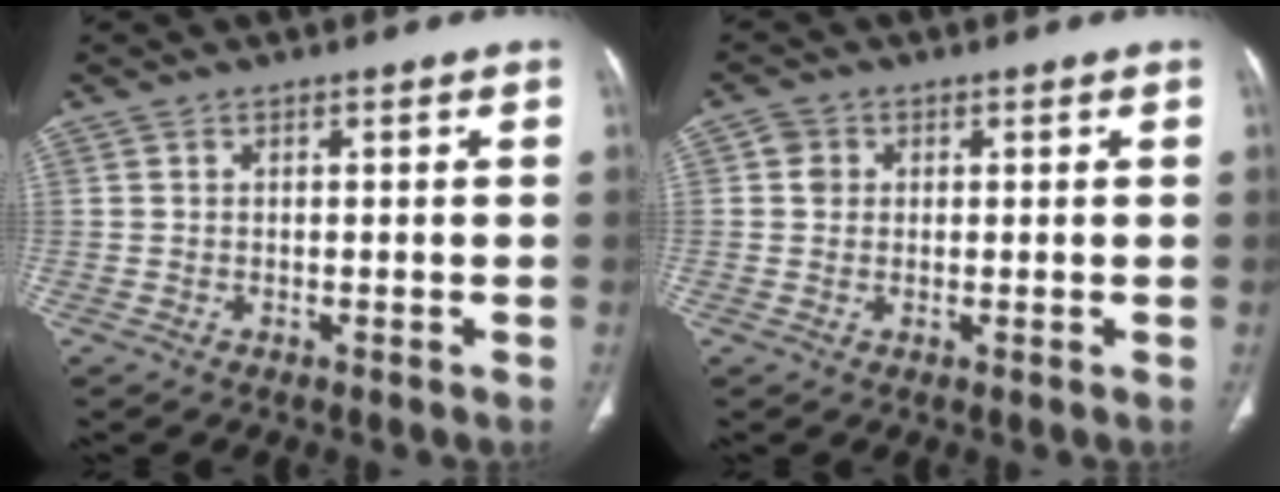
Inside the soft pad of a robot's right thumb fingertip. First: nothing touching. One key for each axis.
{"total": 2.4, "fx": 0.4, "fy": 2.2, "fz": 0.8, "tx": -0.004, "ty": 0.001, "tz": 0.006}